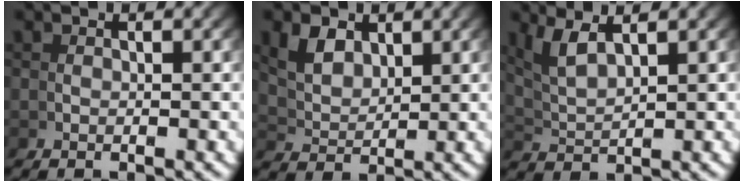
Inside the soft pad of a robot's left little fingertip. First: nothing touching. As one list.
[{"total": 3.1, "force": [1.9, 1.6, 1.7], "torque": [-0.045, -0.009, 0.049]}, {"total": 3.2, "force": [2.2, 0.7, 2.1], "torque": [-0.051, 0.001, 0.050]}]